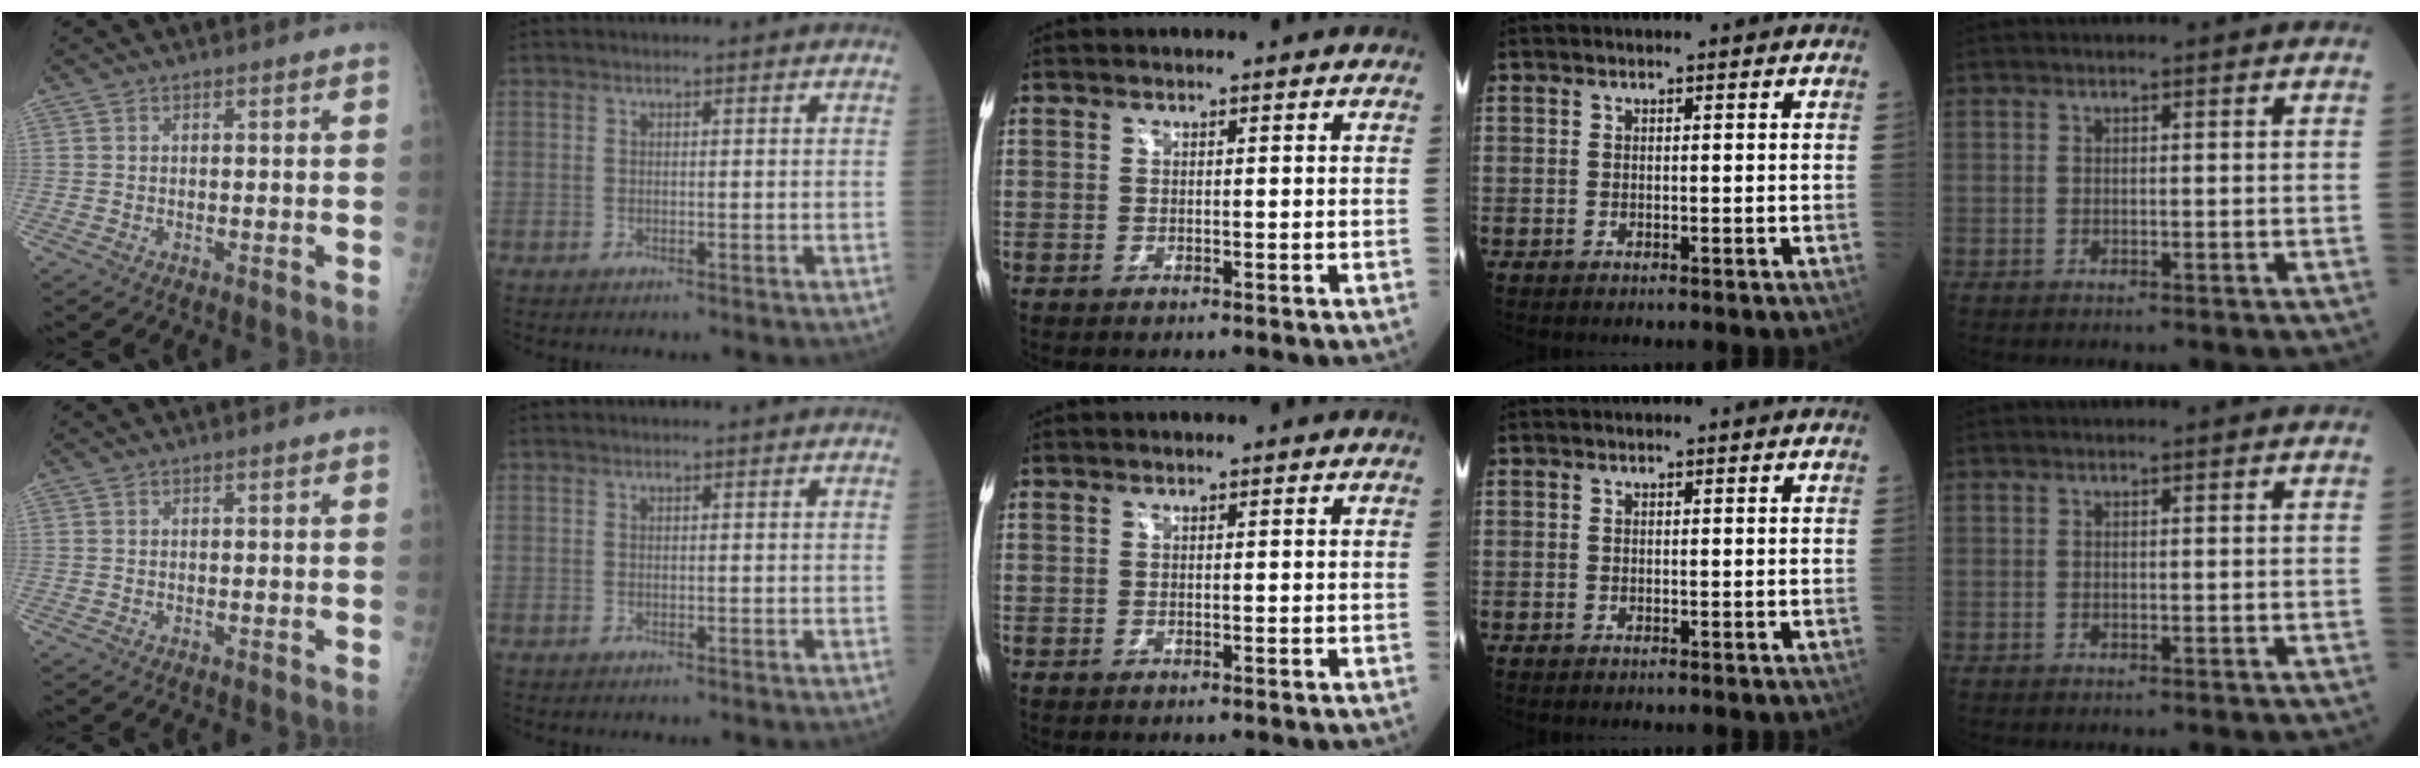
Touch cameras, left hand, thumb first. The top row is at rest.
{}